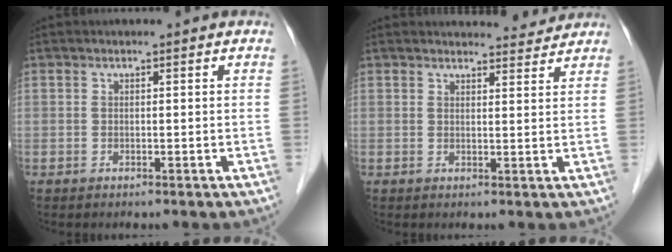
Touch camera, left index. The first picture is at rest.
{"total": 5.4, "force": [5.4, 0.7, 0.4], "torque": [-0.002, 0.000, 0.055]}